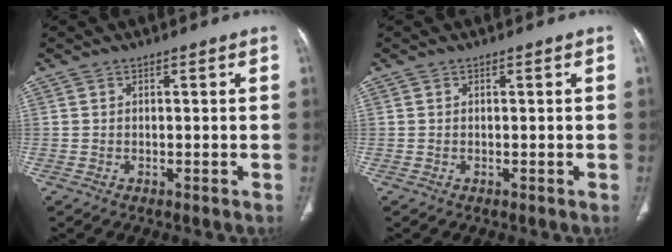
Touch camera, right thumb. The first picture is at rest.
{"total": 0.0}